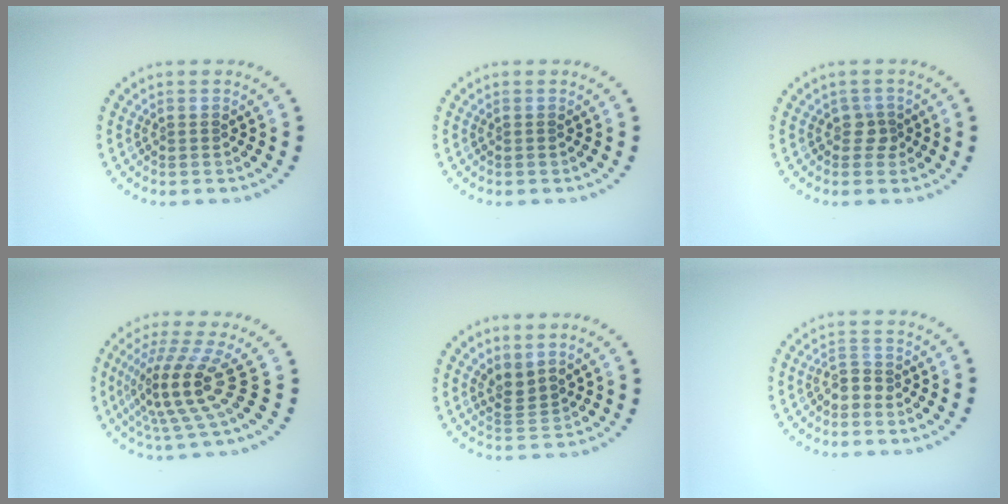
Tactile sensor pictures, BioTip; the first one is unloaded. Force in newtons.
{"total": 0.0}
{"total": 1.4, "press": 1.1, "slide": 0.8}
{"total": 5.2, "press": 3.7, "slide": 3.7}
{"total": 2.3, "press": 1.5, "slide": 1.7}
{"total": 1.5, "press": 1.3, "slide": 0.8}